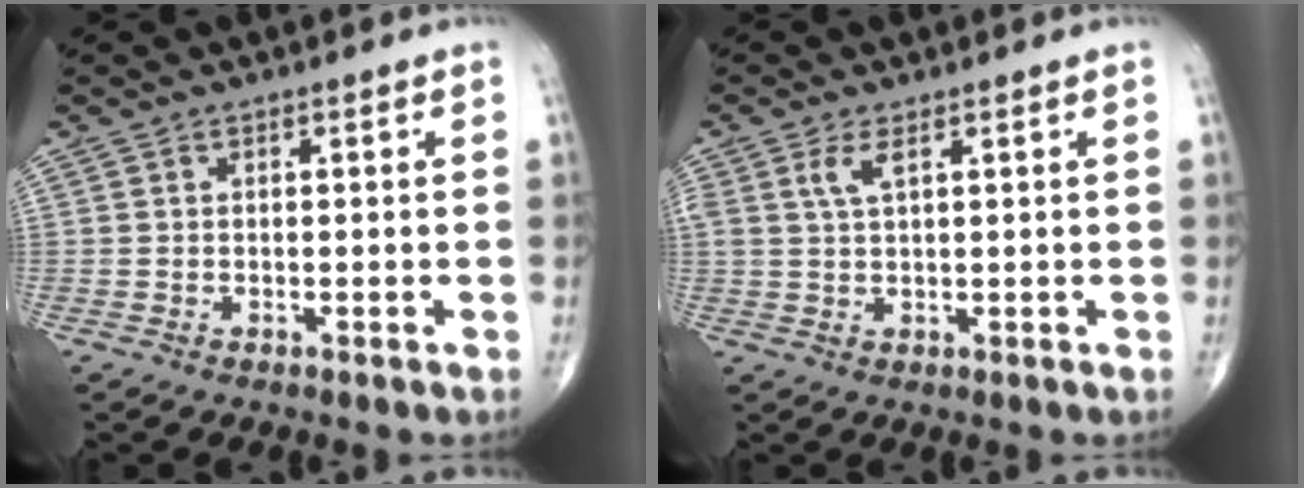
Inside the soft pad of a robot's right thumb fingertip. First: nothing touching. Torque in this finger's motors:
{"motor_torque": [0.05, 0.07, 0.55, 0.27, -0.03]}